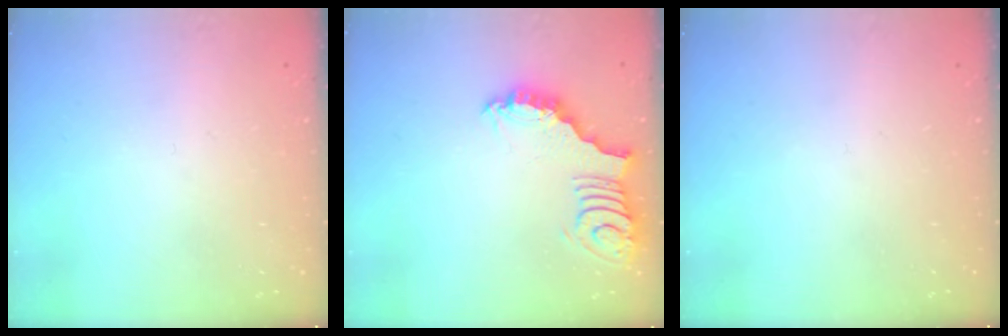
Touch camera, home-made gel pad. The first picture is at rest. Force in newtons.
{"total": 3.0, "press": 2.9, "slide": 0.5}
{"total": 0.0}